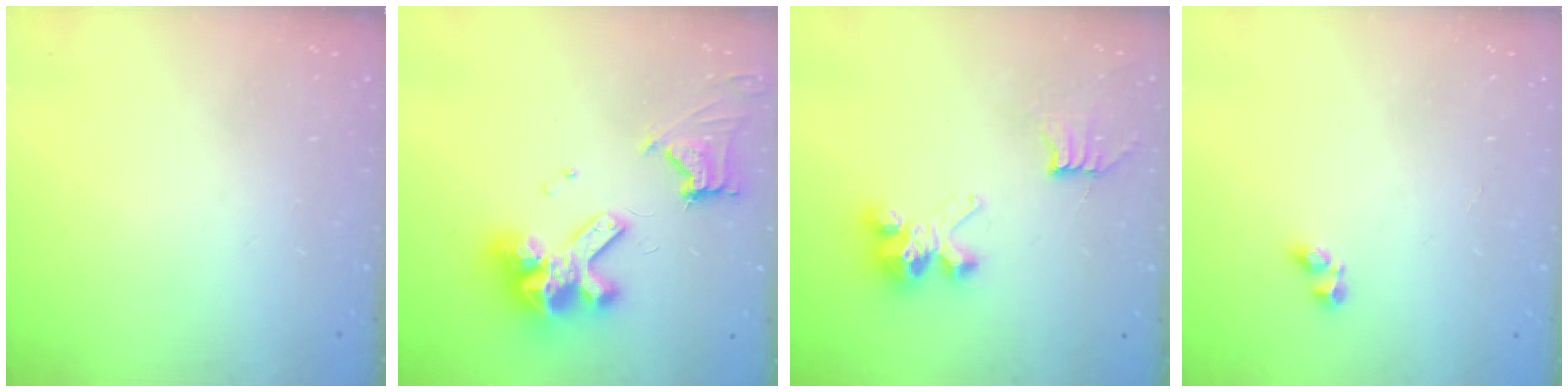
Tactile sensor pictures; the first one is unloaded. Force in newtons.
{"total": 15.0, "press": 14.9, "slide": 1.9}
{"total": 7.0, "press": 7.0, "slide": 0.2}
{"total": 3.1, "press": 3.1, "slide": 0.3}